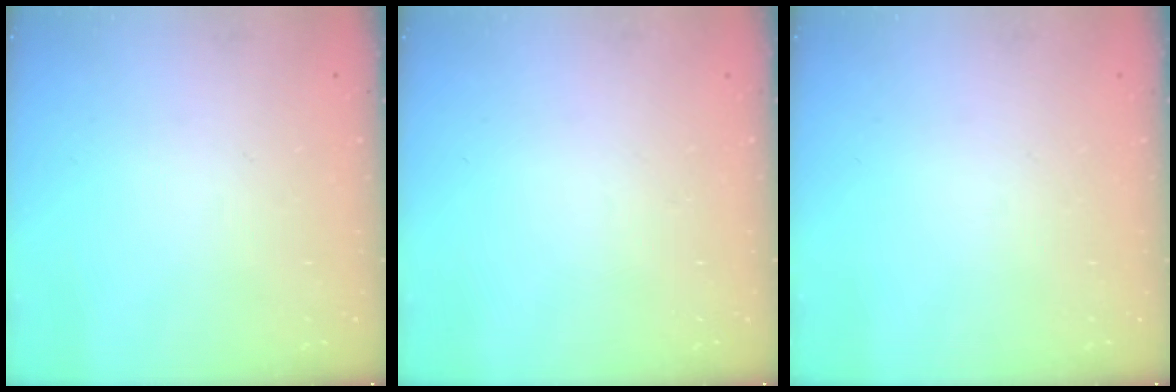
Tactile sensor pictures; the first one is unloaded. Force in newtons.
{"total": 0.0}
{"total": 0.0}